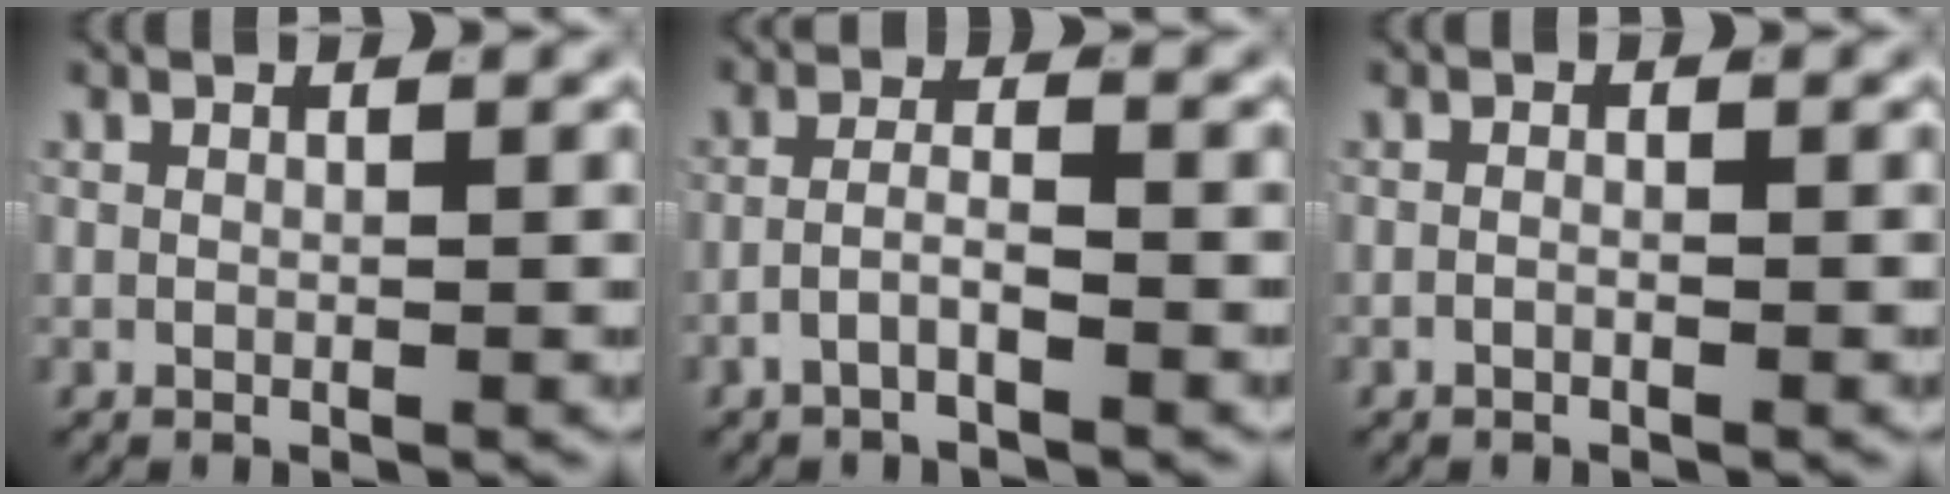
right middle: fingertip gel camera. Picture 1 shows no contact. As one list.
[{"total": 2.5, "force": [-2.0, 0.5, 1.5], "torque": [-0.024, -0.003, -0.038]}, {"total": 0.6, "force": [-0.5, 0.0, 0.3], "torque": [-0.004, 0.001, -0.012]}]